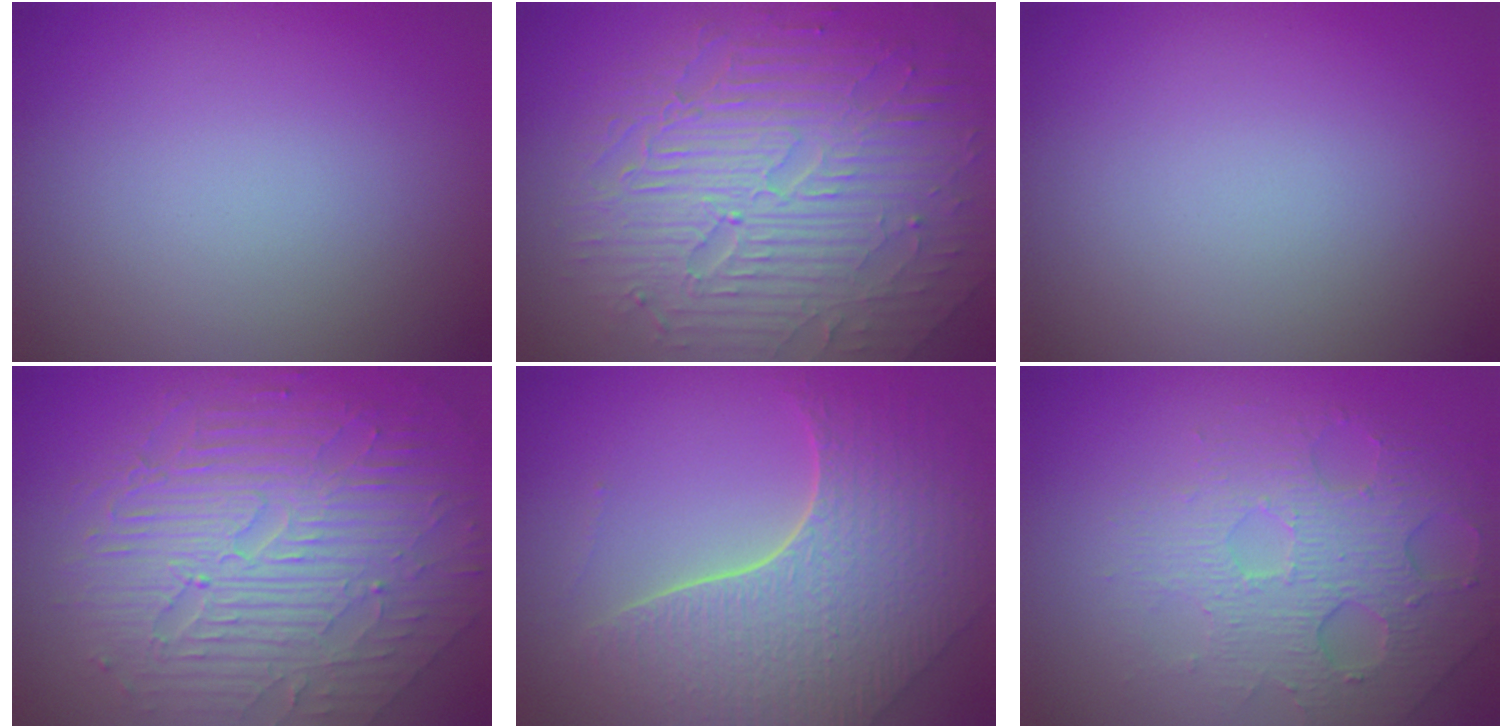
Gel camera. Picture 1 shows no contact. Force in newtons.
{"total": 9.7, "press": 6.3, "slide": 7.4}
{"total": 0.0}
{"total": 9.5, "press": 6.2, "slide": 7.2}
{"total": 7.8, "press": 5.6, "slide": 5.4}
{"total": 4.9, "press": 4.1, "slide": 2.7}